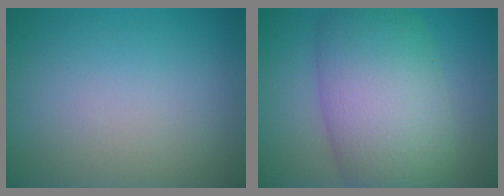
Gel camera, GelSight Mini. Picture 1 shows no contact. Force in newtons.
{"total": 10.8, "press": 10.8, "slide": 0.2}